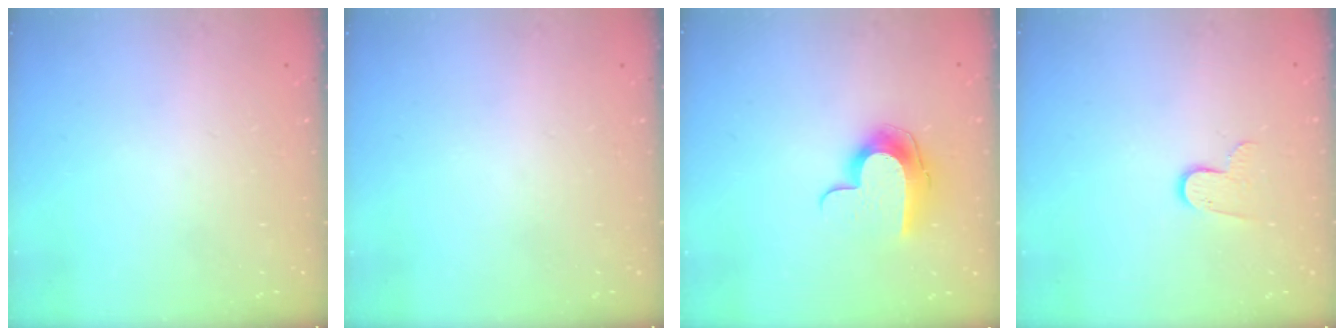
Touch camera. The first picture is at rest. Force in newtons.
{"total": 0.0}
{"total": 10.2, "press": 10.2, "slide": 0.5}
{"total": 7.6, "press": 7.6, "slide": 0.7}